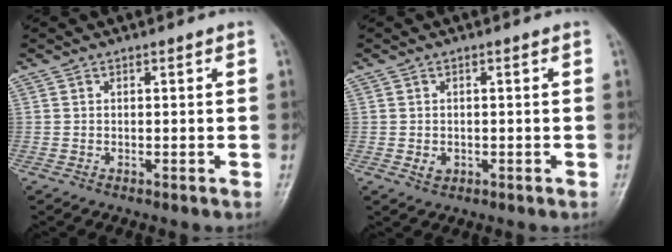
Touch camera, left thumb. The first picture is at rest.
{"total": 2.1, "force": [-0.5, 1.7, 1.1], "torque": [-0.011, 0.001, -0.005]}